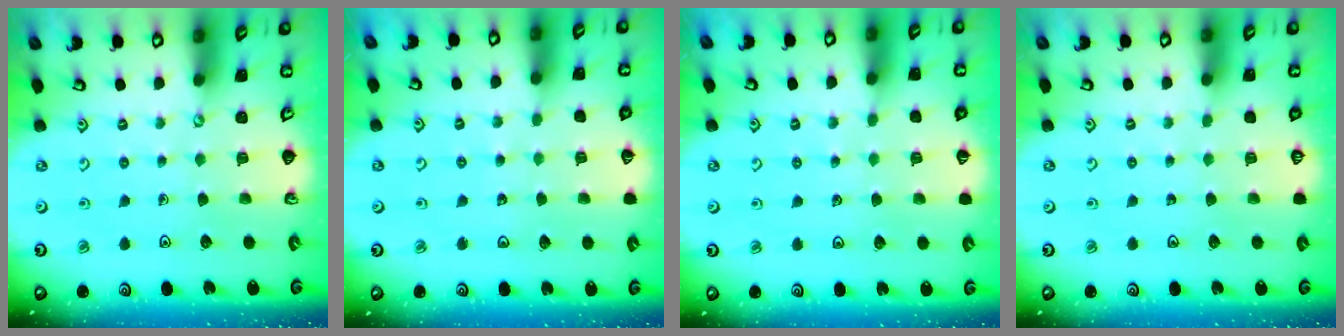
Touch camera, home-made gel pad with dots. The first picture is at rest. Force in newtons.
{"total": 2.6, "press": 2.6, "slide": 0.2}
{"total": 2.7, "press": 2.7, "slide": 0.2}
{"total": 0.0}